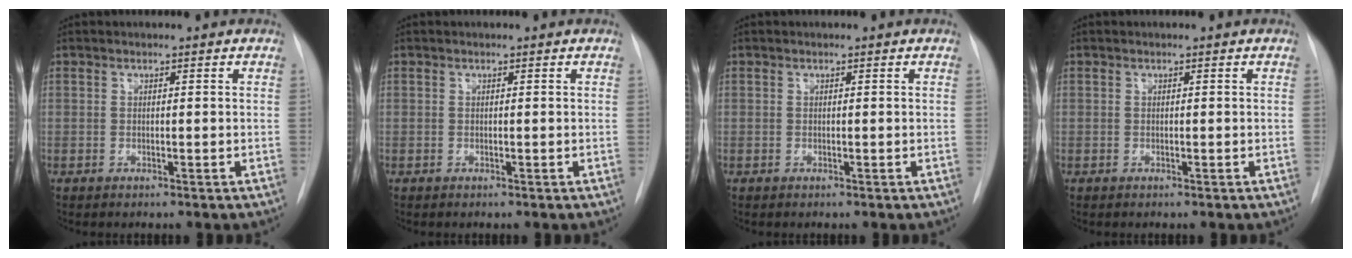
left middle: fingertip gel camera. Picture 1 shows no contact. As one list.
[{"total": 0.0}, {"total": 0.0}, {"total": 0.0}]